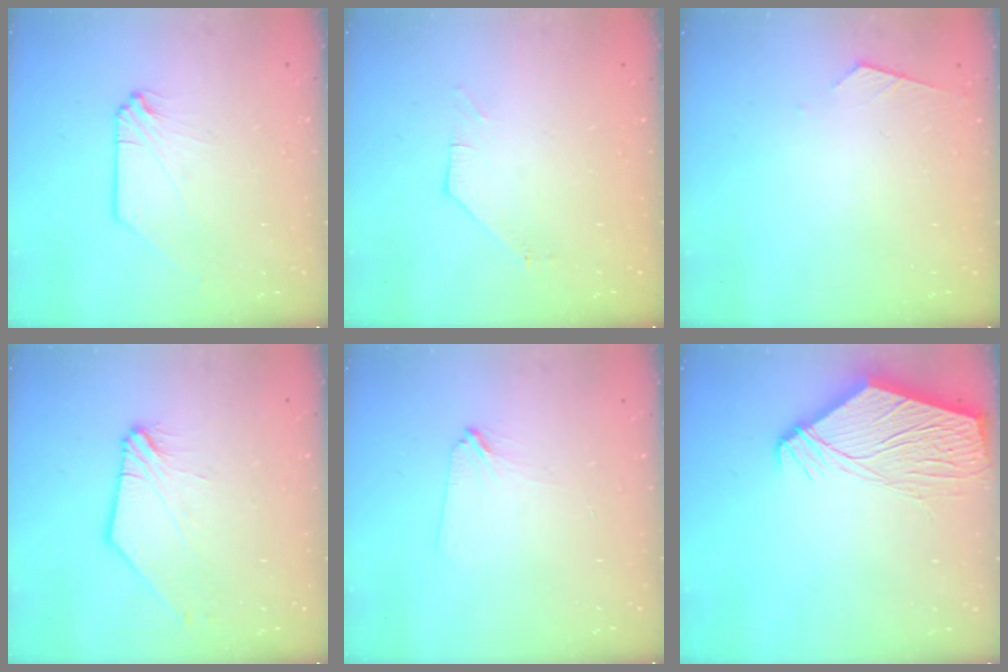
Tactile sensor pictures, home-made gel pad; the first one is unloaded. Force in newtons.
{"total": 1.3, "press": 1.3, "slide": 0.2}
{"total": 4.4, "press": 4.4, "slide": 0.5}
{"total": 2.4, "press": 2.4, "slide": 0.5}
{"total": 1.8, "press": 1.7, "slide": 0.4}
{"total": 13.8, "press": 13.8, "slide": 1.5}